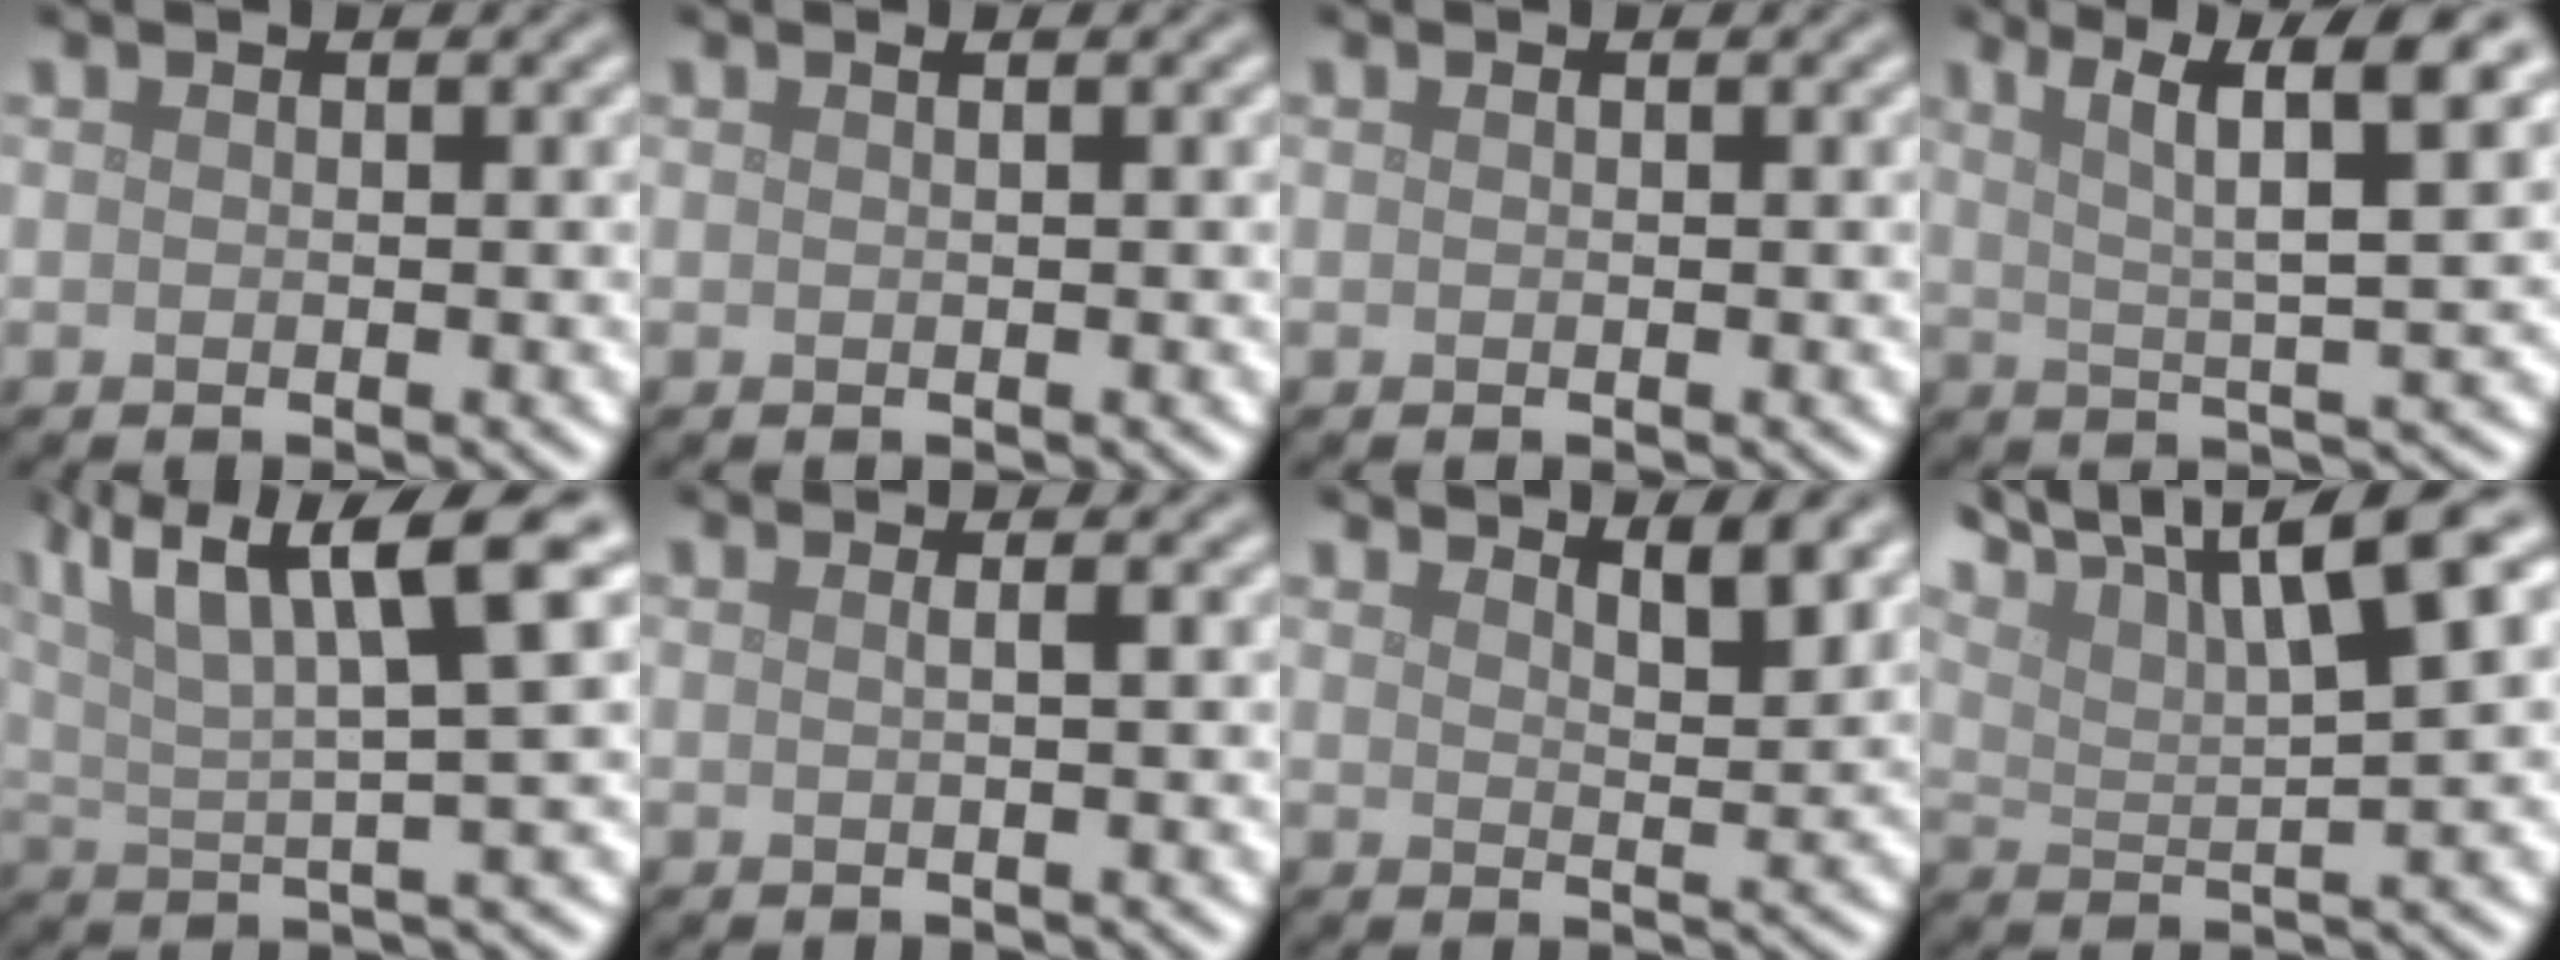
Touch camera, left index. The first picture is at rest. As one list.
[{"total": 0.6, "force": [0.3, 0.2, 0.5], "torque": [-0.006, 0.002, 0.001]}, {"total": 0.0}, {"total": 7.4, "force": [3.6, 1.2, 6.3], "torque": [-0.094, 0.012, 0.064]}, {"total": 11.3, "force": [5.7, 2.4, 9.5], "torque": [-0.165, 0.022, 0.101]}, {"total": 1.3, "force": [0.2, 0.5, 1.2], "torque": [-0.015, 0.001, -0.009]}, {"total": 4.1, "force": [3.4, 1.1, 2.2], "torque": [-0.026, 0.003, 0.044]}, {"total": 10.5, "force": [7.1, 2.3, 7.4], "torque": [-0.120, 0.027, 0.112]}]